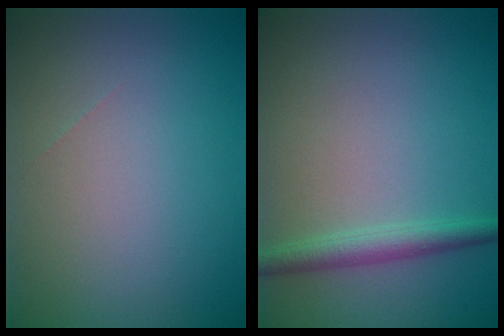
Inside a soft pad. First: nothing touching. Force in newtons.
{"total": 2.3, "press": 2.3, "slide": 0.0}